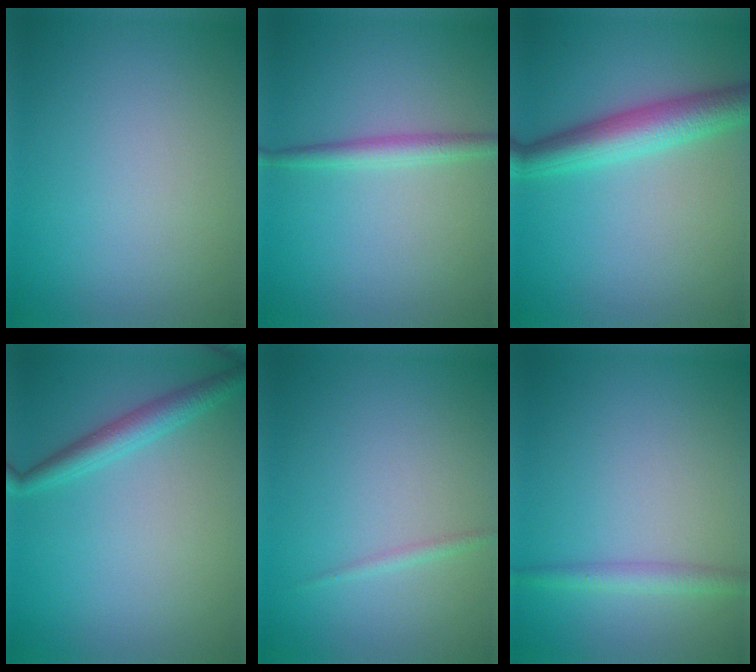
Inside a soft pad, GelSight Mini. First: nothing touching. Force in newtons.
{"total": 2.0, "press": 2.0, "slide": 0.0}
{"total": 5.0, "press": 5.0, "slide": 0.0}
{"total": 2.6, "press": 2.6, "slide": 0.1}
{"total": 0.7, "press": 0.7, "slide": 0.0}
{"total": 1.8, "press": 1.8, "slide": 0.1}